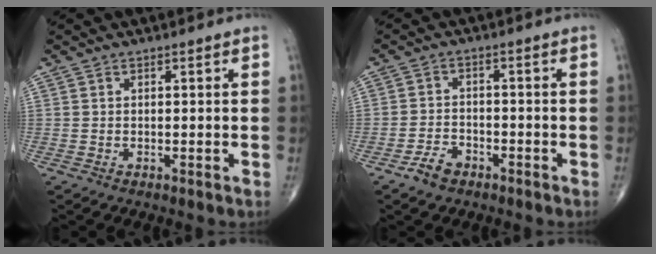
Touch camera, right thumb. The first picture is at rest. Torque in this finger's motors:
{"motor_torque": [0.83, 0.64, -0.08, -0.49, 0.00]}